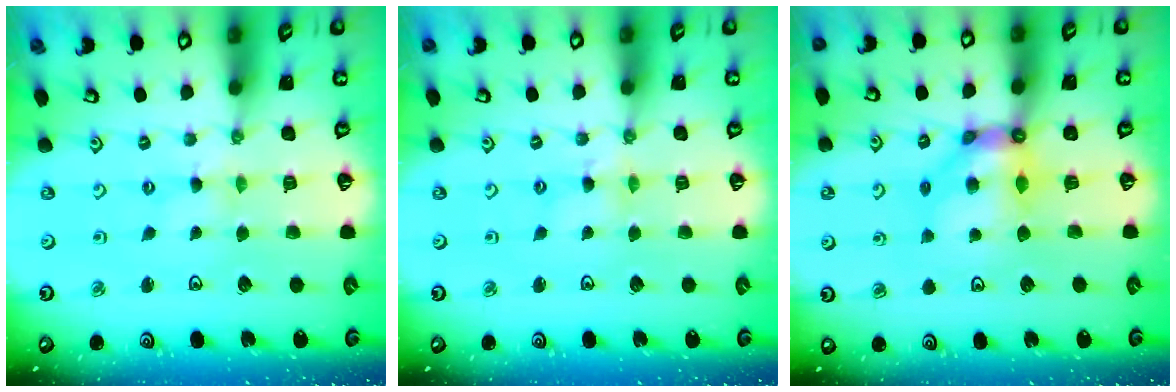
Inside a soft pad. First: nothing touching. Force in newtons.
{"total": 2.3, "press": 2.3, "slide": 0.3}
{"total": 9.6, "press": 9.5, "slide": 1.0}